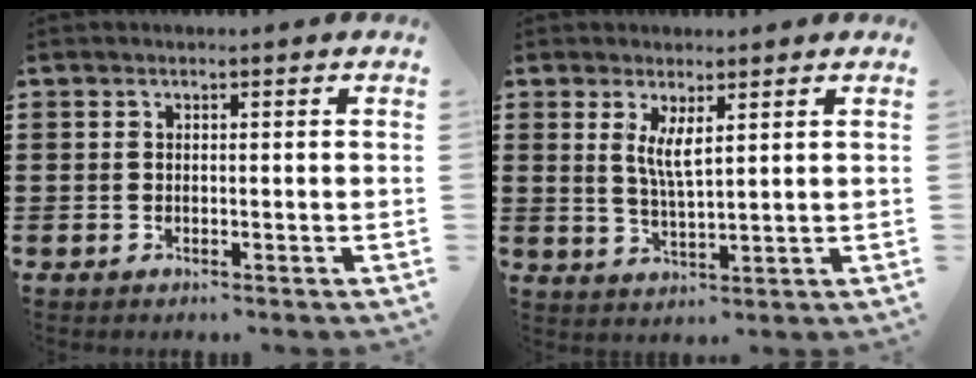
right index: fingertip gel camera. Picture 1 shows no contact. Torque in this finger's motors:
{"motor_torque": [0.29, 0.12, 0.29, 0.13]}